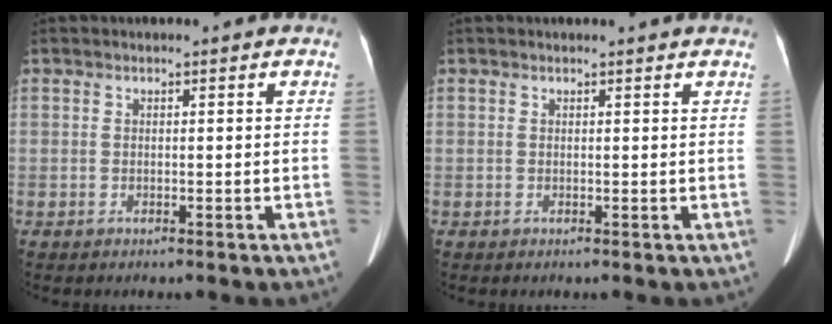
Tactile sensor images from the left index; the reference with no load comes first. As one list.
[{"total": 2.2, "force": [2.1, -0.1, 0.5], "torque": [-0.011, 0.004, 0.017]}]